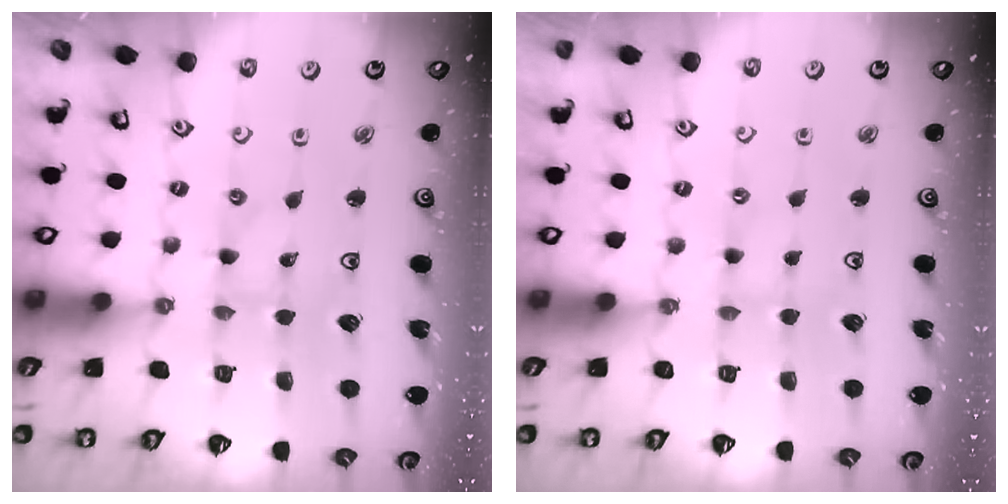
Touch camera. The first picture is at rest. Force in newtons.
{"total": 0.5, "press": 0.5, "slide": 0.1}